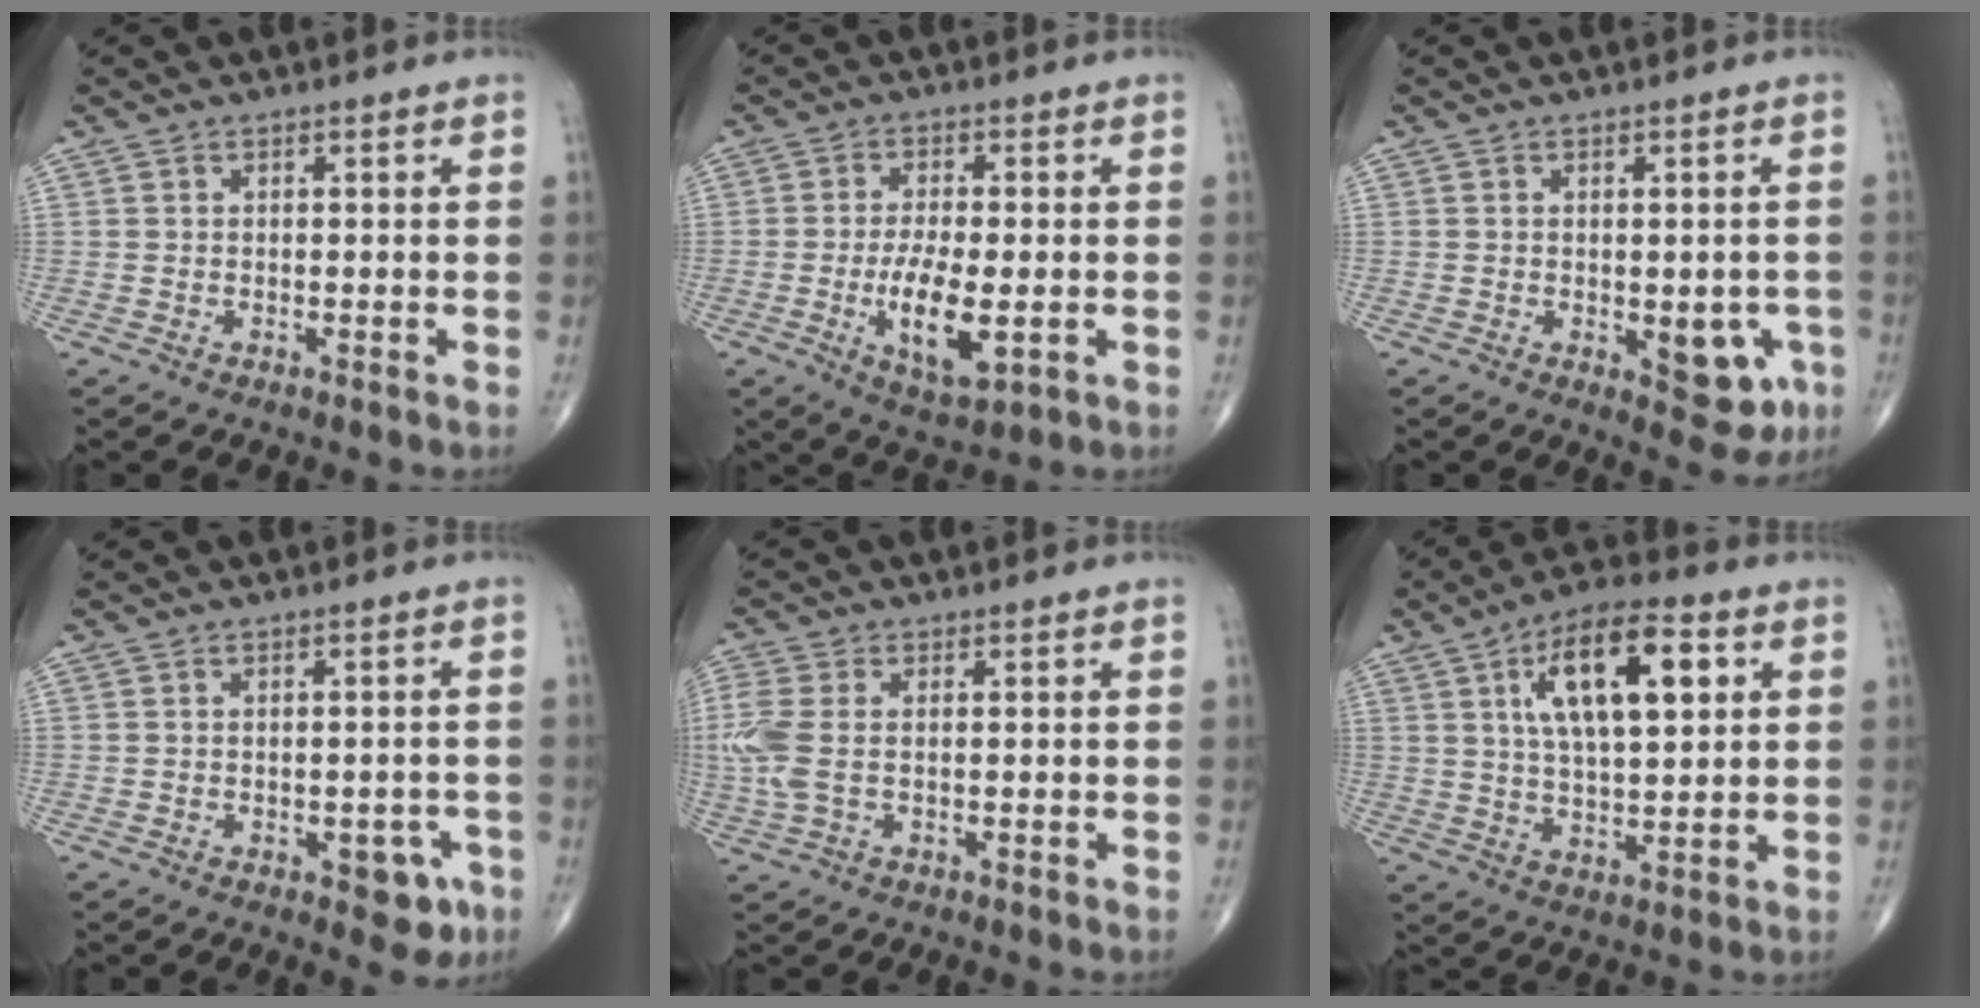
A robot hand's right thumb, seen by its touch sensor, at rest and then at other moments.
{"total": 9.7, "force": [-2.1, 3.7, 8.6], "torque": [-0.152, -0.009, -0.031]}
{"total": 7.8, "force": [-2.1, 3.9, 6.4], "torque": [-0.046, -0.001, -0.016]}
{"total": 5.2, "force": [-2.3, 2.8, 3.7], "torque": [-0.017, 0.009, -0.023]}
{"total": 6.6, "force": [0.0, 3.8, 5.4], "torque": [-0.163, 0.003, -0.001]}
{"total": 15.4, "force": [5.0, 6.3, 13.2], "torque": [-0.208, -0.001, 0.080]}